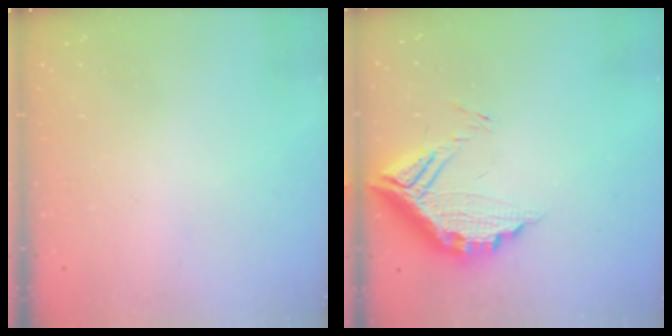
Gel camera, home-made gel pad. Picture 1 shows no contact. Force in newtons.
{"total": 14.5, "press": 14.4, "slide": 1.1}